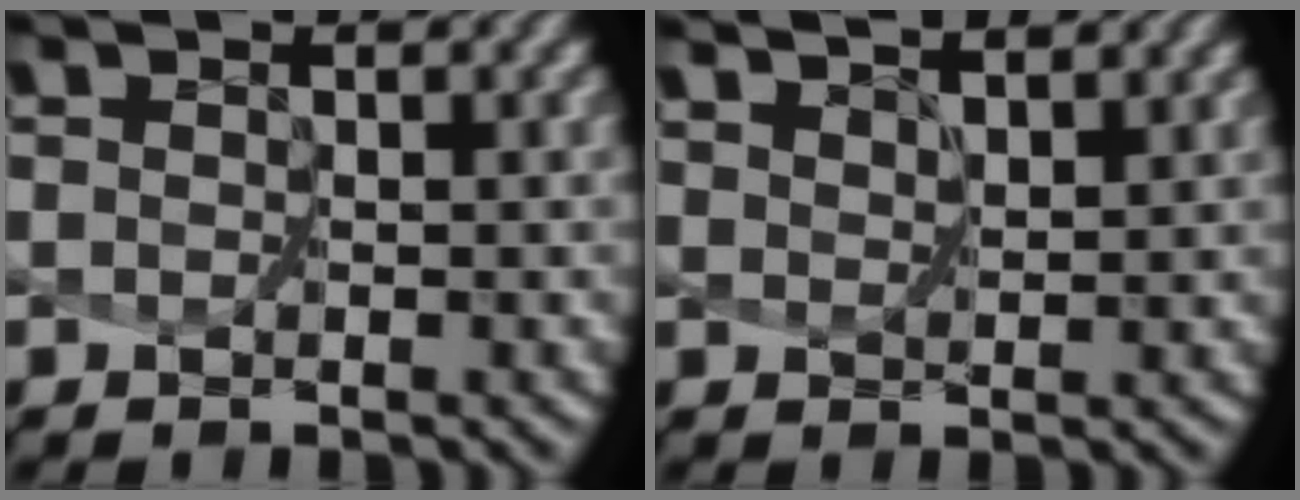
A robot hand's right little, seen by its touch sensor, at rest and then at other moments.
{"total": 3.7, "force": [3.5, 0.1, 1.0], "torque": [-0.035, 0.005, 0.062]}